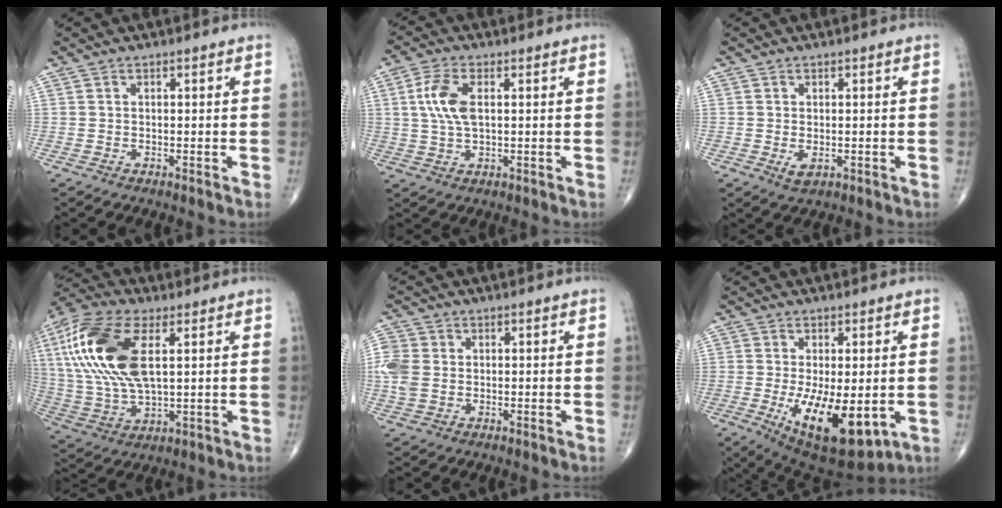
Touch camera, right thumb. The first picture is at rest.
{"total": 7.1, "force": [1.4, 3.4, 6.1], "torque": [-0.138, 0.003, 0.026]}
{"total": 2.1, "force": [-0.4, 1.2, 1.6], "torque": [-0.026, -0.005, -0.001]}
{"total": 20.5, "force": [5.3, 9.5, 17.4], "torque": [-0.379, -0.003, 0.096]}
{"total": 6.1, "force": [0.1, 4.8, 3.7], "torque": [-0.099, 0.006, -0.002]}
{"total": 14.3, "force": [-3.2, 6.0, 12.6], "torque": [-0.201, -0.027, -0.029]}